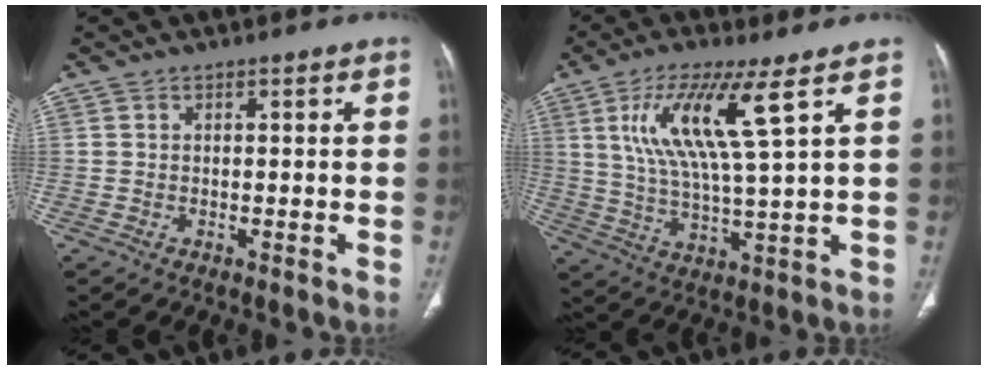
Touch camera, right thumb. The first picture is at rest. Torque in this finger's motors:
{"motor_torque": [0.61, 1.02, 0.78, -0.25, 0.51]}